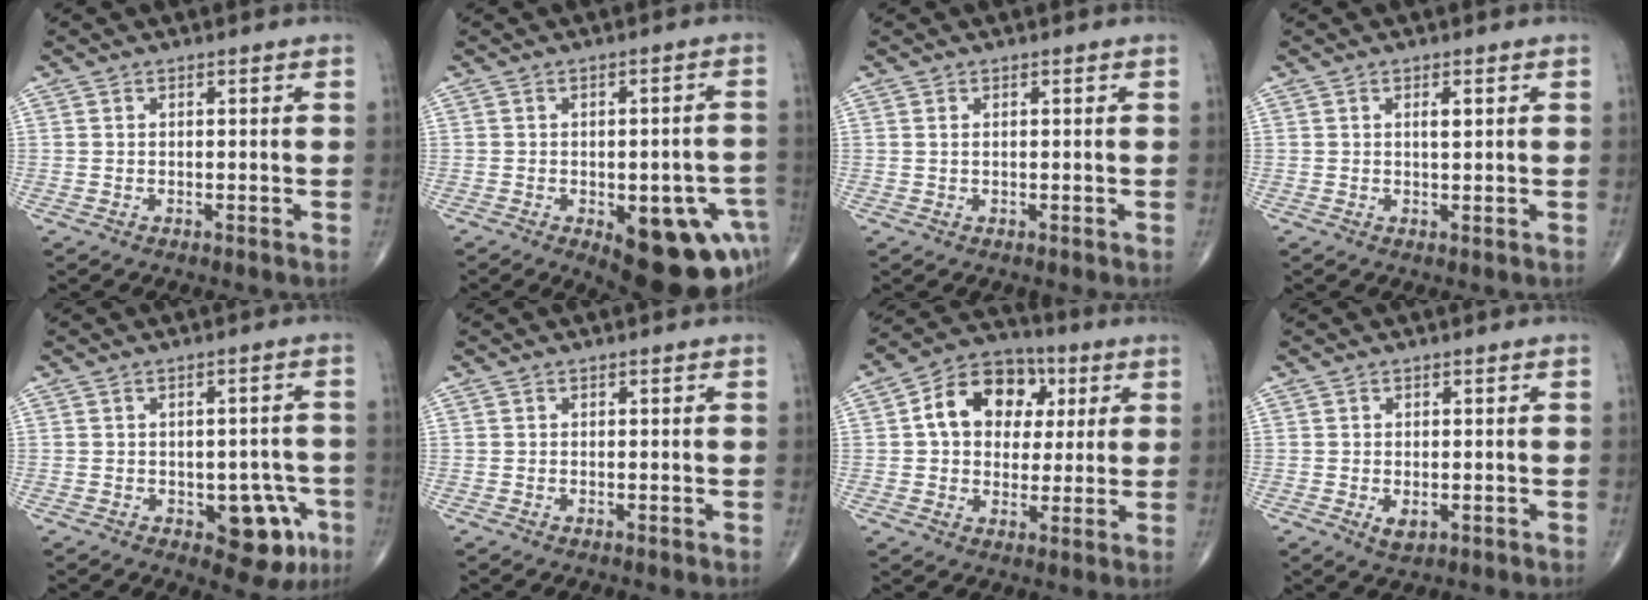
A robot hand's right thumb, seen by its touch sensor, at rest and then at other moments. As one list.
[{"total": 17.6, "force": [-6.9, 7.8, 14.2], "torque": [-0.114, 0.022, -0.067]}, {"total": 0.5, "force": [0.2, 0.2, 0.4], "torque": [-0.009, 0.004, 0.005]}, {"total": 1.7, "force": [0.5, 0.3, 1.5], "torque": [-0.027, -0.002, 0.008]}, {"total": 8.9, "force": [-3.4, 4.8, 6.7], "torque": [-0.041, 0.014, -0.035]}, {"total": 0.0}, {"total": 13.6, "force": [3.0, 10.4, 8.3], "torque": [-0.097, 0.010, 0.040]}, {"total": 2.2, "force": [-0.6, 1.2, 1.8], "torque": [-0.026, -0.004, -0.005]}]